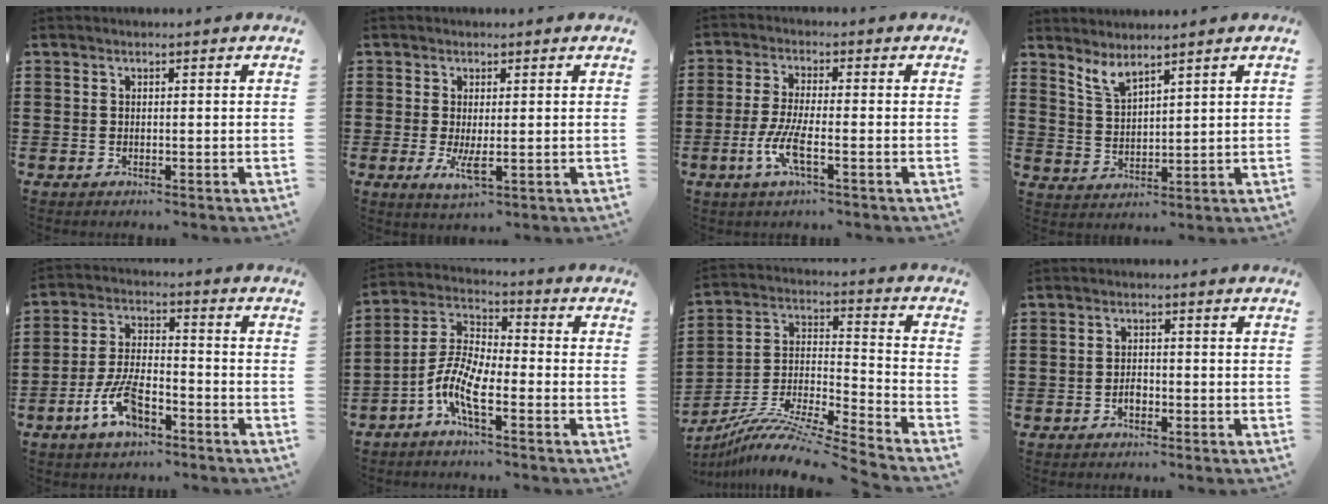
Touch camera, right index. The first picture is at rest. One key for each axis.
{"total": 3.5, "fx": -0.1, "fy": 1.2, "fz": 3.2, "tx": -0.065, "ty": -0.003, "tz": -0.003}
{"total": 6.0, "fx": -2.2, "fy": 1.2, "fz": 5.4, "tx": -0.118, "ty": -0.013, "tz": -0.046}
{"total": 3.6, "fx": 3.3, "fy": 0.6, "fz": 1.4, "tx": -0.037, "ty": -0.010, "tz": 0.060}
{"total": 8.1, "fx": -4.4, "fy": 3.5, "fz": 5.9, "tx": -0.136, "ty": 0.001, "tz": -0.083}
{"total": 7.6, "fx": -4.0, "fy": 2.3, "fz": 6.0, "tx": -0.159, "ty": -0.014, "tz": -0.085}
{"total": 10.8, "fx": -9.3, "fy": 0.6, "fz": 5.4, "tx": -0.100, "ty": 0.008, "tz": -0.187}
{"total": 1.9, "fx": -0.8, "fy": 1.1, "fz": 1.3, "tx": -0.027, "ty": 0.001, "tz": -0.015}